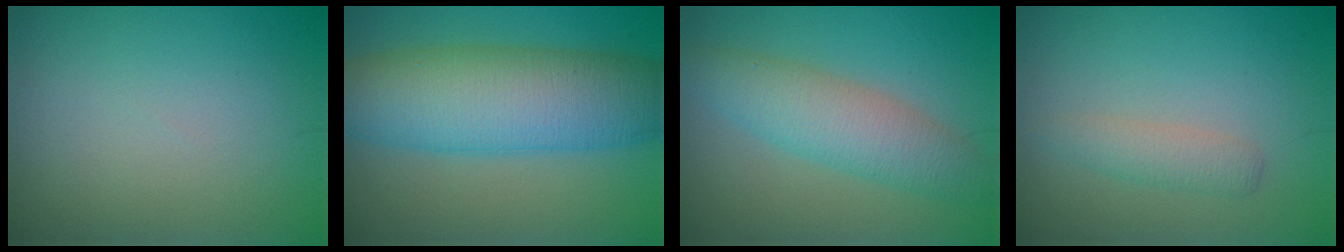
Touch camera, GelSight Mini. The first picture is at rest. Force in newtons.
{"total": 9.9, "press": 9.9, "slide": 0.4}
{"total": 4.8, "press": 4.8, "slide": 0.2}
{"total": 1.8, "press": 1.8, "slide": 0.0}